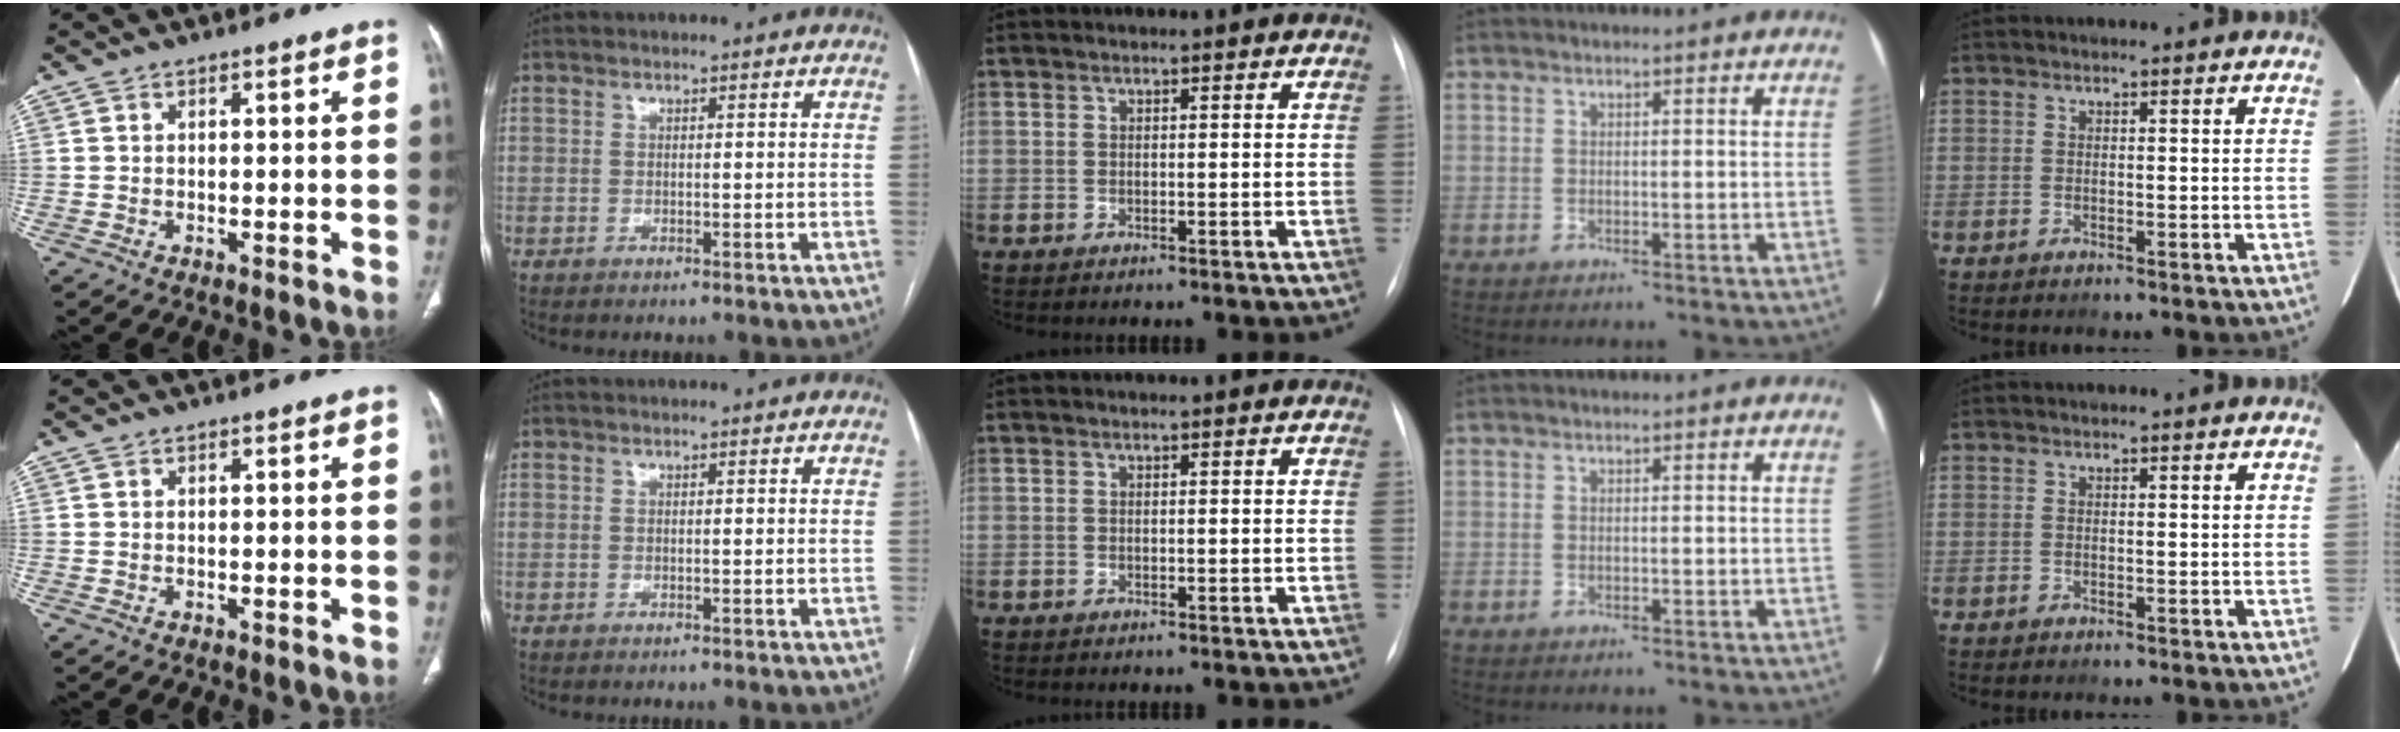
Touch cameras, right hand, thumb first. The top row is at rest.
{}